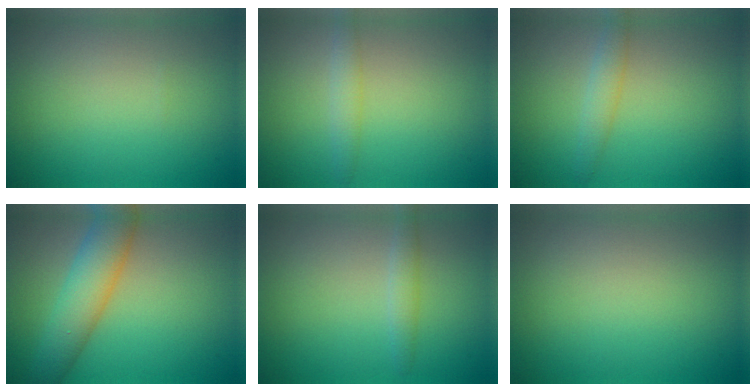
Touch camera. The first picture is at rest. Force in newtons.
{"total": 1.6, "press": 1.6, "slide": 0.1}
{"total": 1.8, "press": 1.8, "slide": 0.1}
{"total": 5.6, "press": 5.6, "slide": 0.1}
{"total": 1.4, "press": 1.4, "slide": 0.1}
{"total": 0.0}